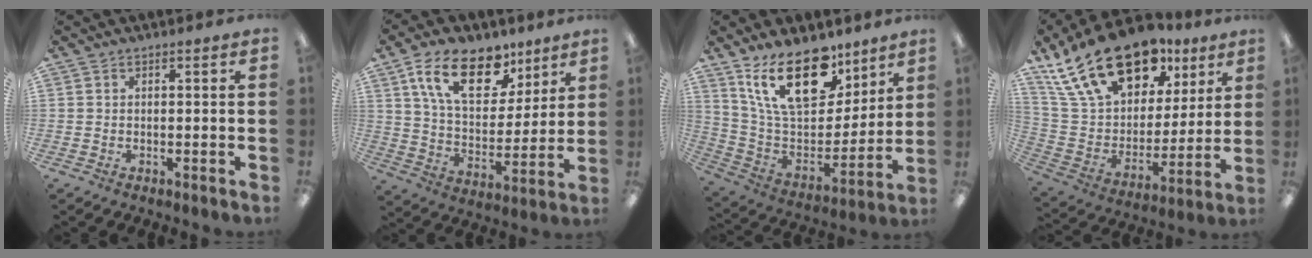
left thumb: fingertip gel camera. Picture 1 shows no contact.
{"total": 19.6, "force": [11.1, 10.6, 12.1], "torque": [-0.203, -0.034, 0.194]}
{"total": 22.1, "force": [13.5, 11.3, 13.3], "torque": [-0.238, -0.071, 0.243]}
{"total": 24.9, "force": [16.0, 13.7, 13.3], "torque": [-0.231, -0.088, 0.289]}